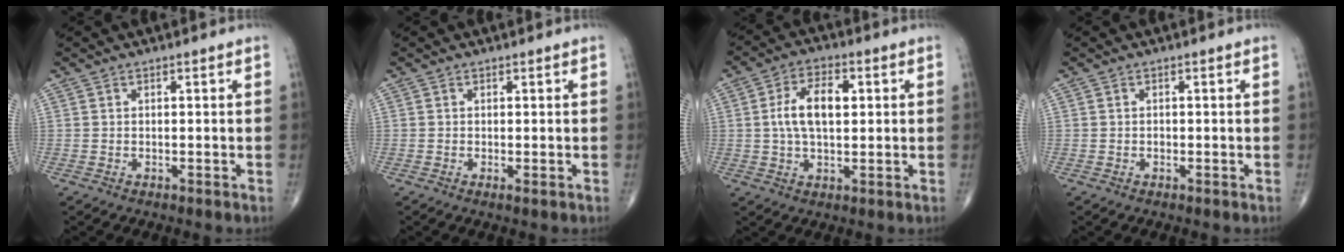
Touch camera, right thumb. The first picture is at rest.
{"total": 0.6, "force": [-0.2, 0.1, 0.6], "torque": [-0.014, -0.003, -0.005]}
{"total": 9.0, "force": [1.2, 4.8, 7.5], "torque": [-0.135, 0.011, 0.019]}
{"total": 0.5, "force": [-0.2, 0.4, 0.3], "torque": [-0.004, 0.001, -0.005]}